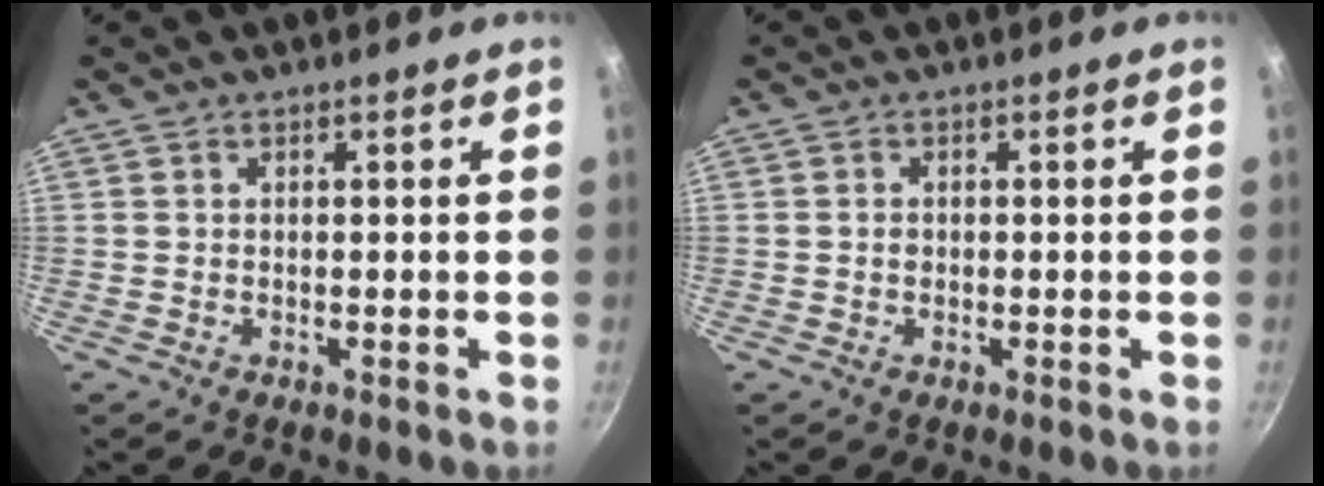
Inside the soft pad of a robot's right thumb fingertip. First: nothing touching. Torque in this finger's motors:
{"motor_torque": [-0.31, -0.06, -0.54, 0.05, 0.04]}